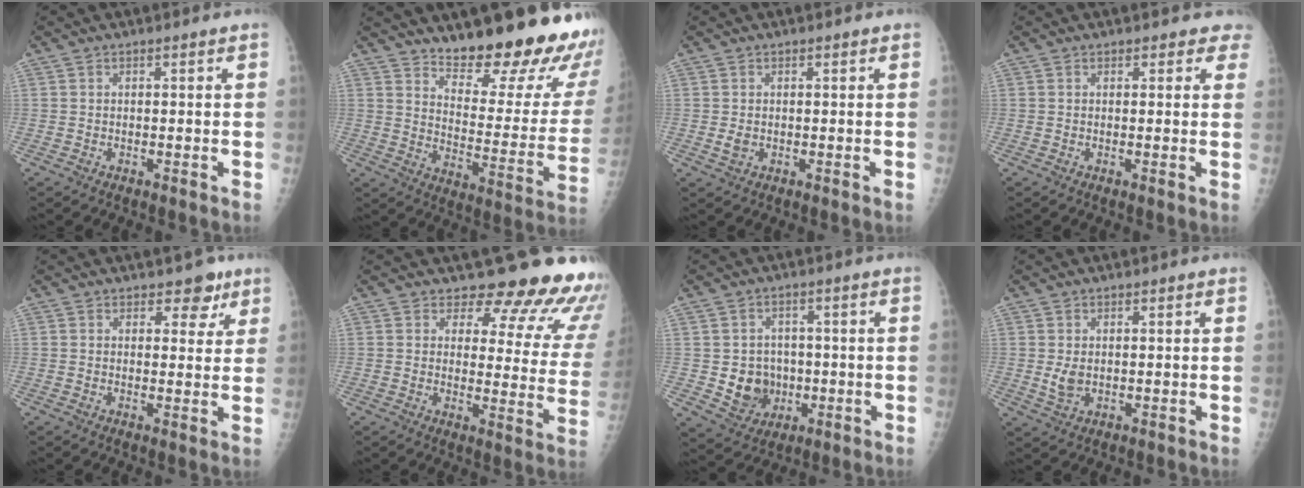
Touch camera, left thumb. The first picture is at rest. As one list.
[{"total": 23.6, "force": [18.5, 6.2, 13.2], "torque": [-0.143, -0.148, 0.248]}, {"total": 1.6, "force": [0.0, 1.2, 1.0], "torque": [-0.016, -0.002, 0.003]}, {"total": 3.0, "force": [2.5, 1.6, 0.2], "torque": [0.032, -0.010, 0.009]}, {"total": 4.6, "force": [3.0, 2.9, 1.9], "torque": [0.010, -0.013, 0.037]}, {"total": 17.3, "force": [16.0, 5.1, 4.4], "torque": [0.000, -0.137, 0.169]}, {"total": 8.1, "force": [-0.9, 7.2, 3.5], "torque": [-0.019, 0.005, -0.002]}, {"total": 2.9, "force": [0.4, 2.1, 2.0], "torque": [-0.032, -0.009, 0.014]}]